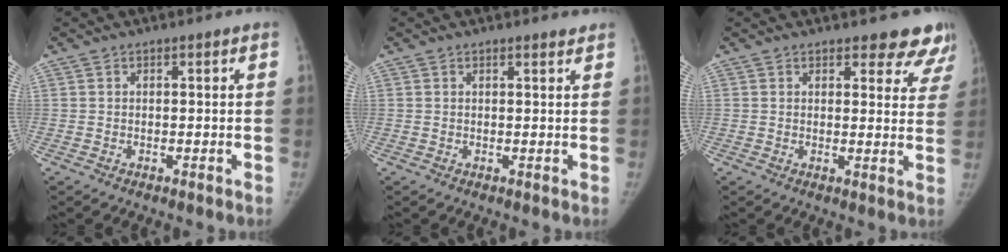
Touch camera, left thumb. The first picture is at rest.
{"total": 1.0, "force": [1.0, 0.1, 0.4], "torque": [-0.002, -0.006, 0.014]}
{"total": 8.3, "force": [7.2, 3.3, 2.5], "torque": [0.024, -0.037, 0.059]}